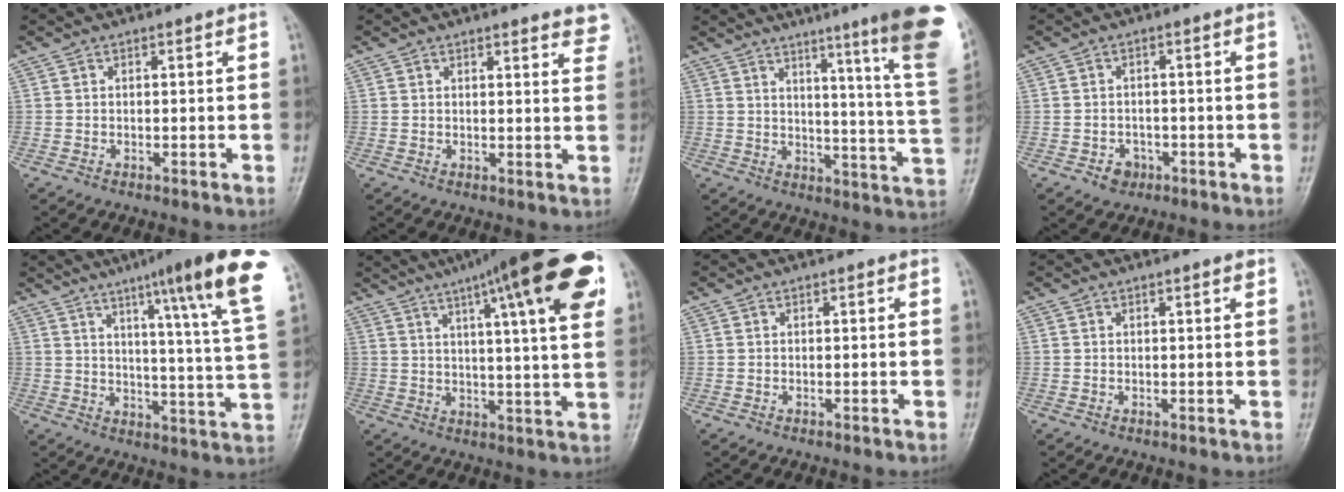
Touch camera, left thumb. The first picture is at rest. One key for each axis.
{"total": 5.5, "fx": 4.7, "fy": 1.3, "fz": 2.5, "tx": -0.006, "ty": -0.020, "tz": 0.040}
{"total": 21.6, "fx": 13.8, "fy": 0.4, "fz": 16.7, "tx": -0.201, "ty": -0.093, "tz": 0.168}
{"total": 2.9, "fx": -1.5, "fy": 2.4, "fz": 0.9, "tx": 0.001, "ty": 0.013, "tz": -0.019}
{"total": 21.0, "fx": 12.1, "fy": 1.3, "fz": 17.1, "tx": -0.218, "ty": -0.048, "tz": 0.156}
{"total": 23.1, "fx": 11.2, "fy": 4.2, "fz": 19.7, "tx": -0.275, "ty": -0.009, "tz": 0.151}
{"total": 0.0}
{"total": 1.0, "fx": 0.6, "fy": 0.1, "fz": 0.8, "tx": -0.010, "ty": -0.002, "tz": 0.007}